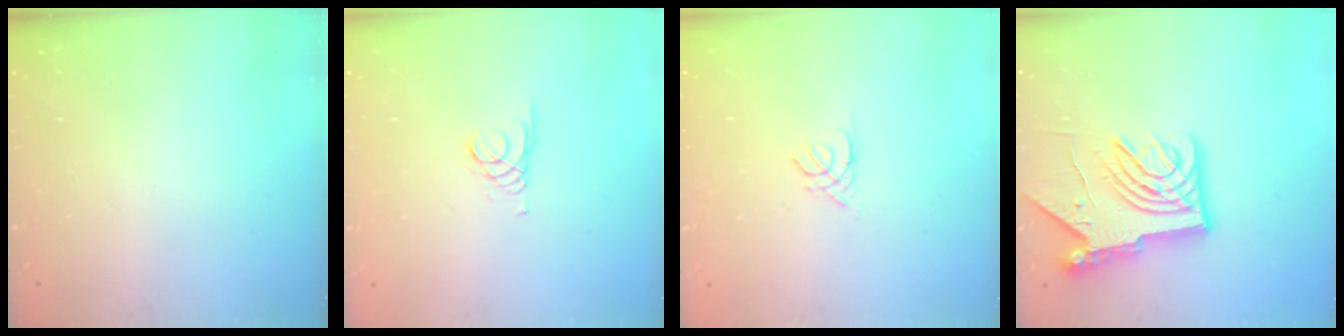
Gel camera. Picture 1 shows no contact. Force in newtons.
{"total": 1.6, "press": 1.5, "slide": 0.2}
{"total": 1.3, "press": 1.3, "slide": 0.3}
{"total": 12.2, "press": 12.1, "slide": 1.4}